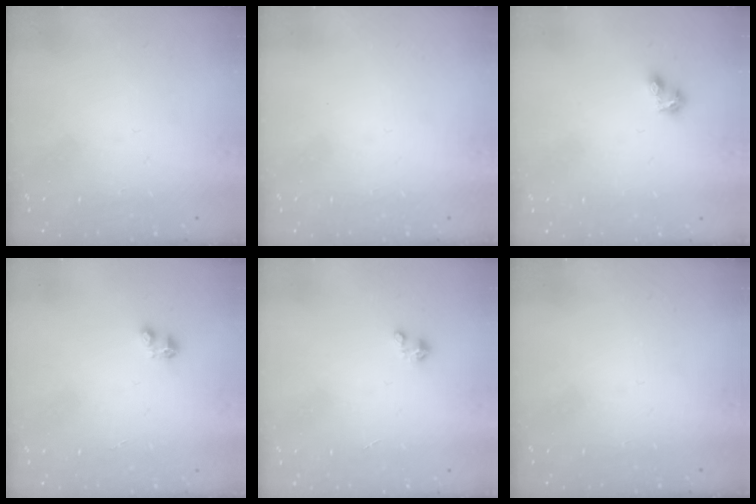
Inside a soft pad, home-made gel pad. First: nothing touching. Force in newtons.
{"total": 0.0}
{"total": 3.4, "press": 3.3, "slide": 1.0}
{"total": 2.8, "press": 2.8, "slide": 0.4}
{"total": 1.2, "press": 1.1, "slide": 0.1}
{"total": 0.0}